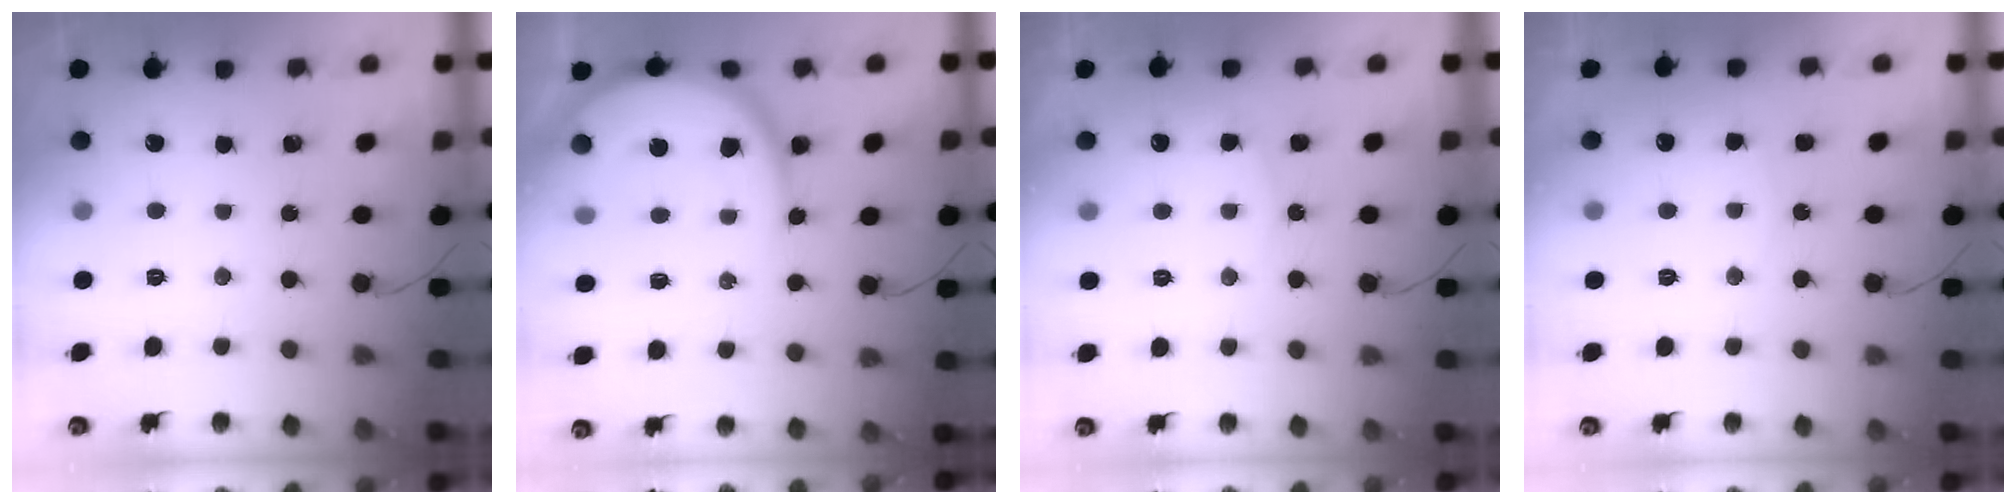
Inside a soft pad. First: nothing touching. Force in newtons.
{"total": 13.4, "press": 13.3, "slide": 1.3}
{"total": 6.5, "press": 6.5, "slide": 0.7}
{"total": 4.3, "press": 4.3, "slide": 0.6}